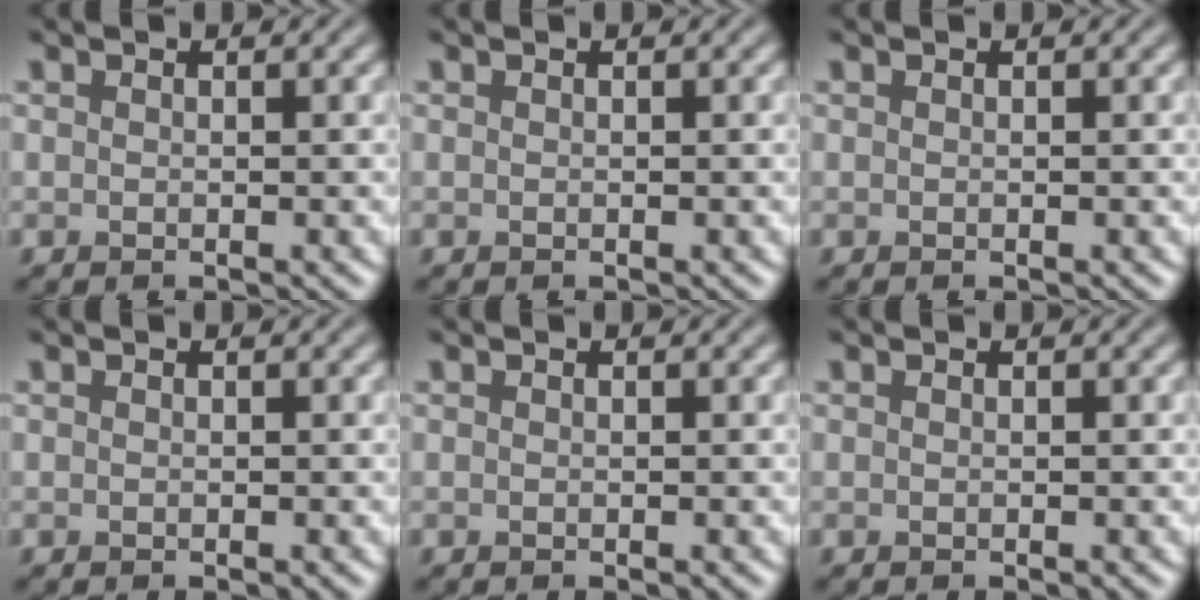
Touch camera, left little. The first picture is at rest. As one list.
[{"total": 0.0}, {"total": 0.0}, {"total": 0.0}, {"total": 0.0}, {"total": 0.0}]